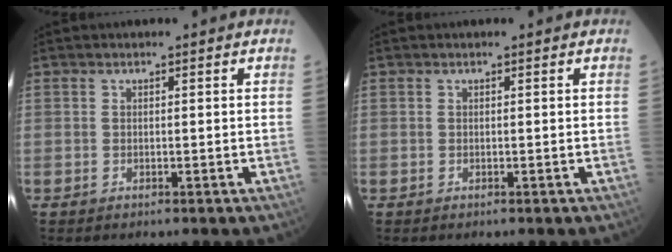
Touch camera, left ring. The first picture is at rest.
{"total": 0.0}